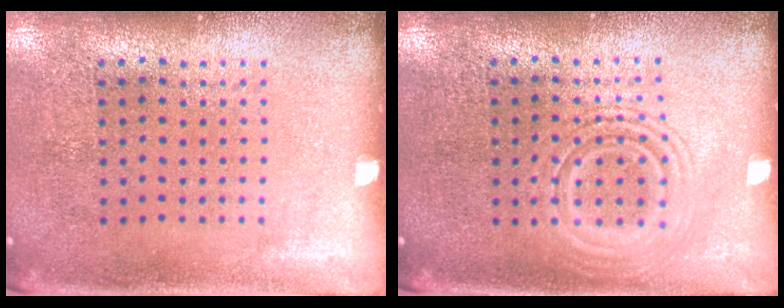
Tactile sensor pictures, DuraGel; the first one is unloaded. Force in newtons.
{"total": 2.8, "press": 2.7, "slide": 0.4}